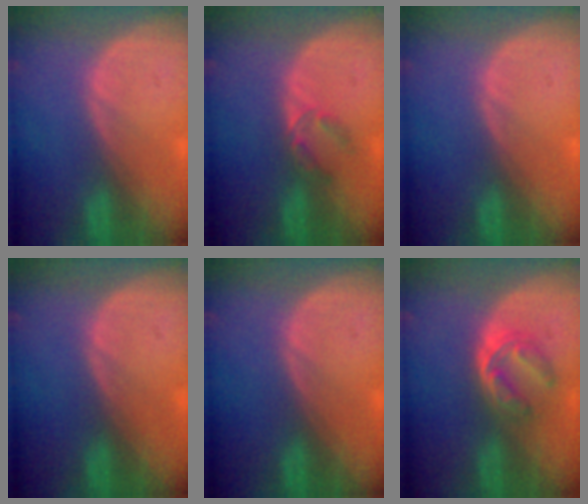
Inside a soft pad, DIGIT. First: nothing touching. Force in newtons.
{"total": 2.9, "press": 2.7, "slide": 1.0}
{"total": 0.0}
{"total": 0.0}
{"total": 0.0}
{"total": 6.0, "press": 5.0, "slide": 3.3}